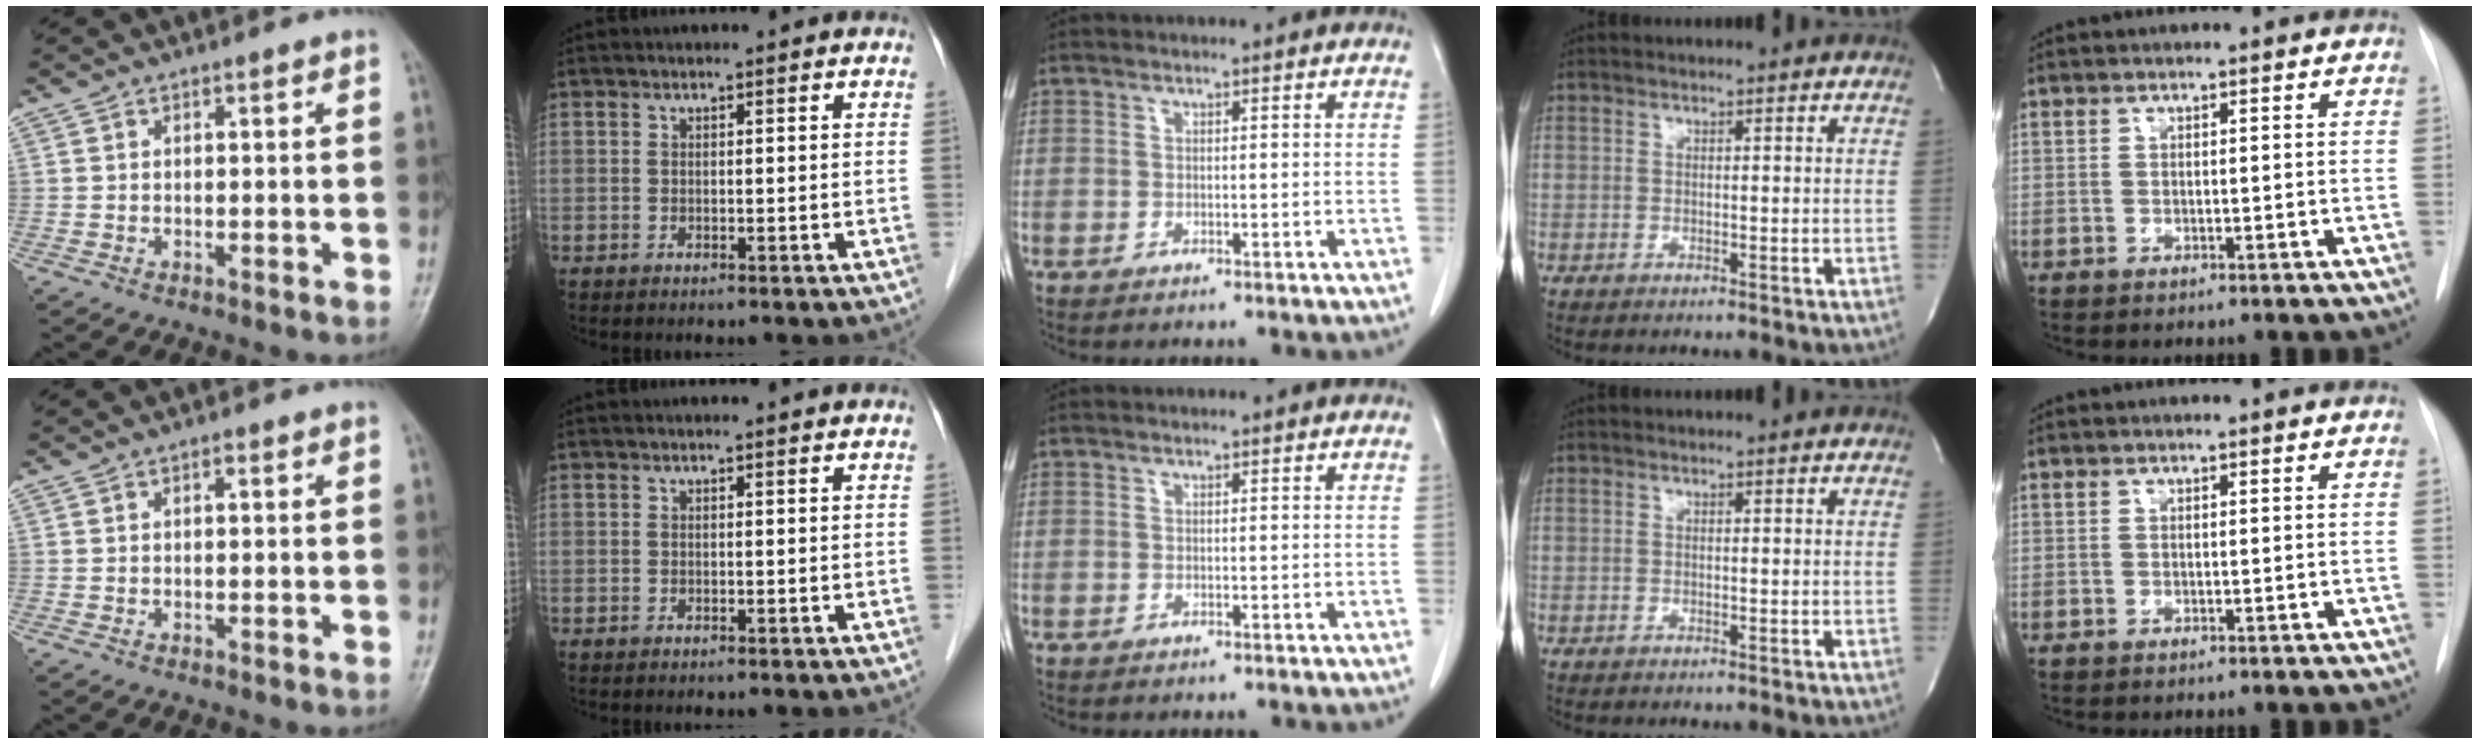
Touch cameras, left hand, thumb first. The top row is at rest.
{"thumb": {"total": 1.0, "force": [0.3, 0.5, 0.8], "torque": [-0.011, 0.002, 0.002]}, "index": {"total": 0.6, "force": [0.5, 0.0, 0.3], "torque": [-0.007, 0.005, 0.009]}}